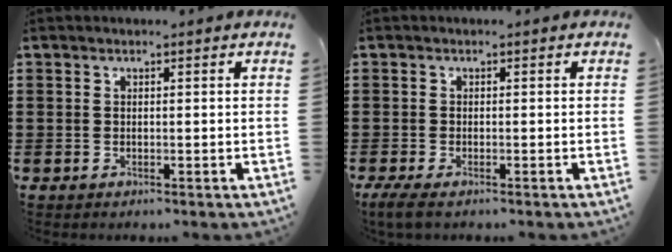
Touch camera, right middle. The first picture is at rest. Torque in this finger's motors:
{"motor_torque": [0.55, -0.45, 0.23, 0.08]}